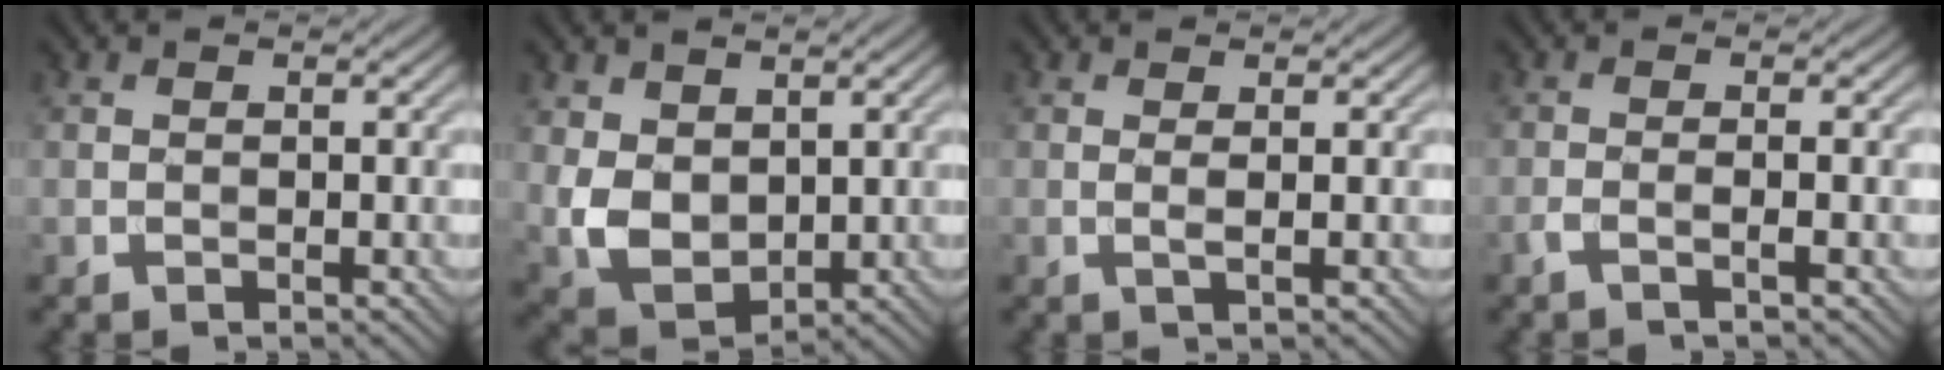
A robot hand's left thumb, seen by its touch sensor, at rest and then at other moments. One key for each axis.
{"total": 6.4, "fx": 1.4, "fy": 4.6, "fz": 4.3, "tx": -0.112, "ty": -0.012, "tz": 0.033}
{"total": 1.2, "fx": 0.3, "fy": 0.0, "fz": 1.1, "tx": -0.028, "ty": 0.003, "tz": 0.001}
{"total": 1.9, "fx": -0.7, "fy": 0.2, "fz": 1.8, "tx": -0.028, "ty": 0.009, "tz": -0.025}